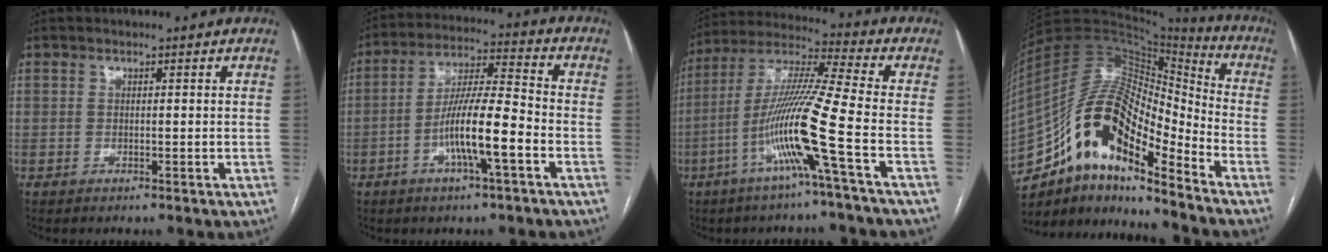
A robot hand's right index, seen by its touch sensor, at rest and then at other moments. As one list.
[{"total": 10.7, "force": [-3.9, 0.9, 9.9], "torque": [-0.190, 0.009, -0.070]}, {"total": 13.9, "force": [-5.1, -2.0, 12.8], "torque": [-0.252, -0.004, -0.104]}, {"total": 18.5, "force": [-11.2, 5.5, 13.7], "torque": [-0.252, 0.038, -0.190]}]